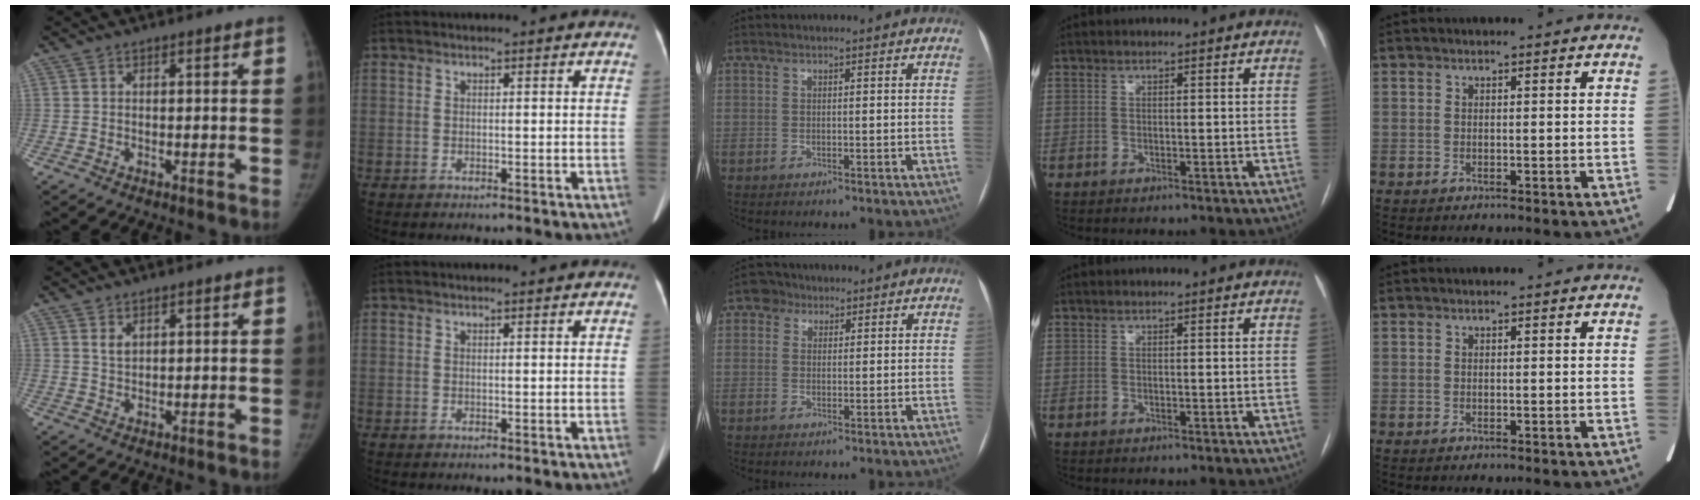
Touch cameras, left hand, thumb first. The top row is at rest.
{"thumb": {"total": 2.1, "force": [1.3, 1.2, 1.2], "torque": [-0.015, -0.009, 0.030]}, "index": {"total": 0.5, "force": [0.5, 0.1, 0.2], "torque": [-0.006, 0.004, 0.005]}, "middle": {"total": 2.8, "force": [1.5, 2.3, 0.5], "torque": [-0.009, 0.011, 0.021]}}